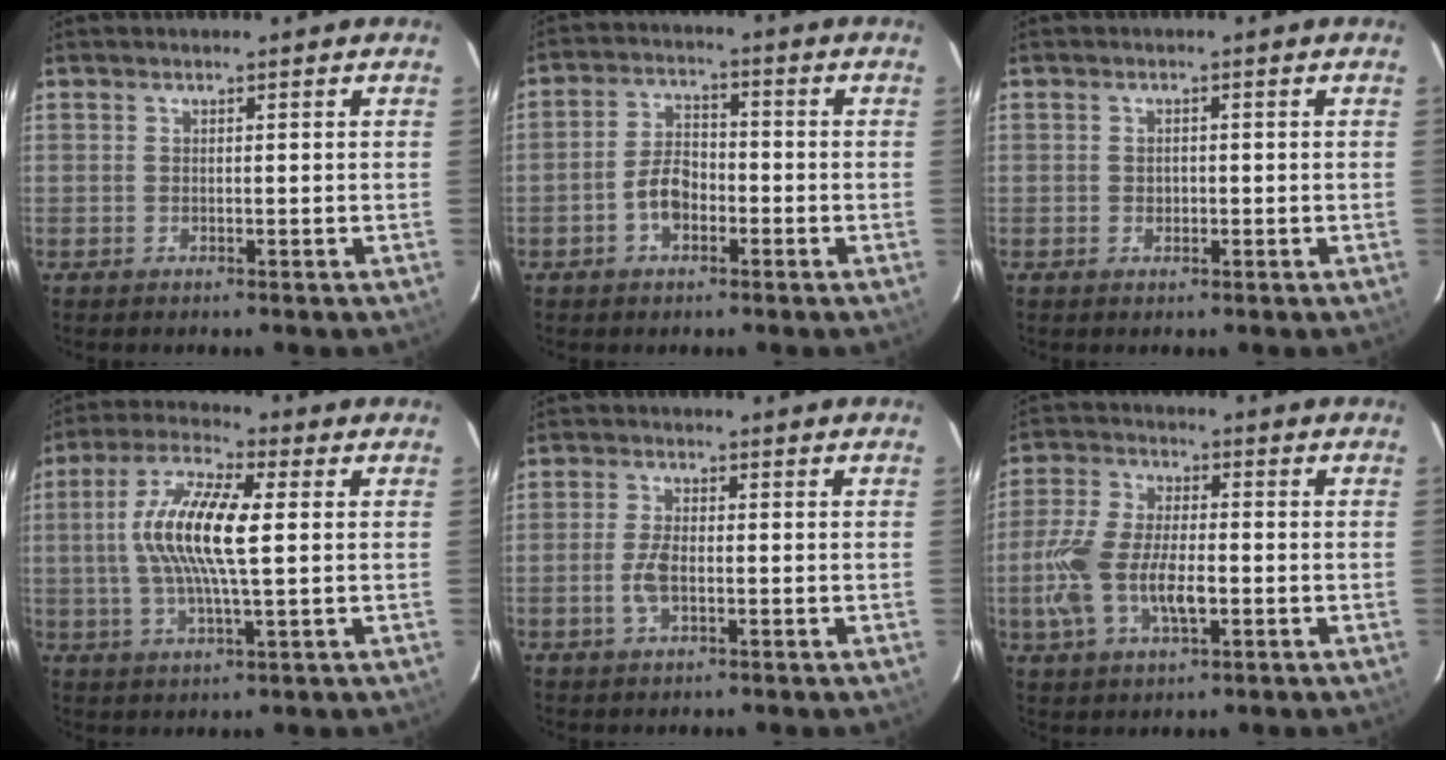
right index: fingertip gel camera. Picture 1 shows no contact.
{"total": 5.9, "force": [-2.5, 3.6, 3.9], "torque": [-0.078, 0.016, -0.042]}
{"total": 1.3, "force": [-0.3, 1.1, 0.6], "torque": [-0.007, 0.002, -0.004]}
{"total": 13.2, "force": [1.2, 3.0, 12.8], "torque": [-0.251, 0.011, 0.016]}
{"total": 4.3, "force": [-1.2, 1.9, 3.6], "torque": [-0.079, 0.001, -0.023]}
{"total": 12.9, "force": [-3.0, 5.8, 11.1], "torque": [-0.243, 0.000, -0.055]}